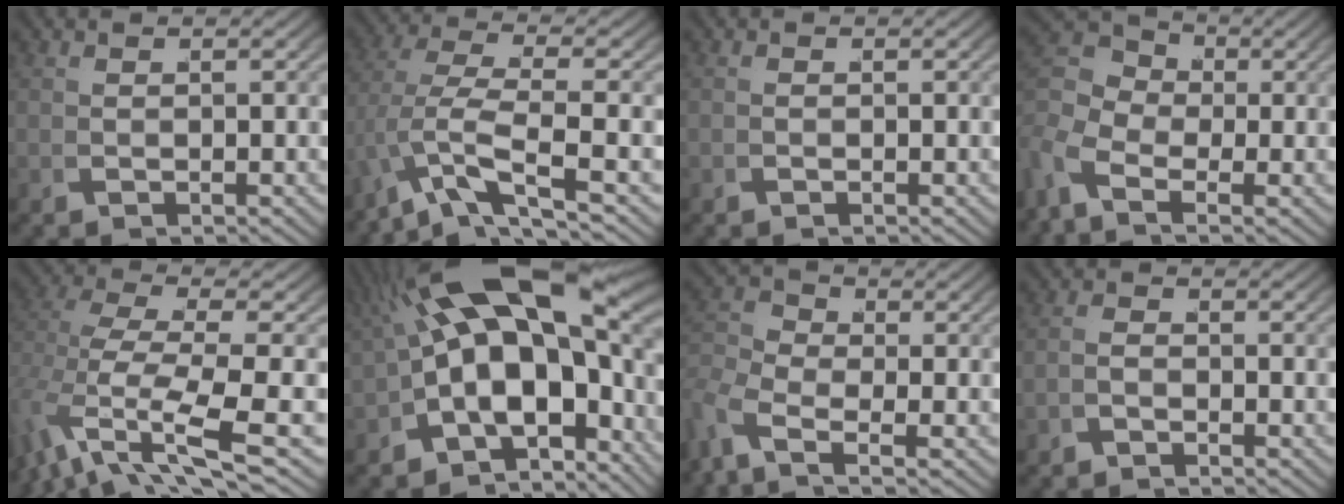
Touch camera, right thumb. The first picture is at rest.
{"total": 6.0, "force": [-1.0, 2.8, 5.3], "torque": [-0.108, -0.021, 0.002]}
{"total": 0.0}
{"total": 6.9, "force": [1.7, 4.8, 4.7], "torque": [-0.097, 0.001, 0.020]}
{"total": 8.2, "force": [-0.9, 3.6, 7.3], "torque": [-0.166, -0.034, 0.009]}
{"total": 16.1, "force": [-0.3, 10.1, 12.6], "torque": [-0.235, -0.040, 0.008]}
{"total": 5.5, "force": [-1.7, 3.5, 4.0], "torque": [-0.106, -0.028, -0.022]}
{"total": 1.1, "force": [-1.0, 0.3, 0.2], "torque": [0.002, 0.000, -0.021]}